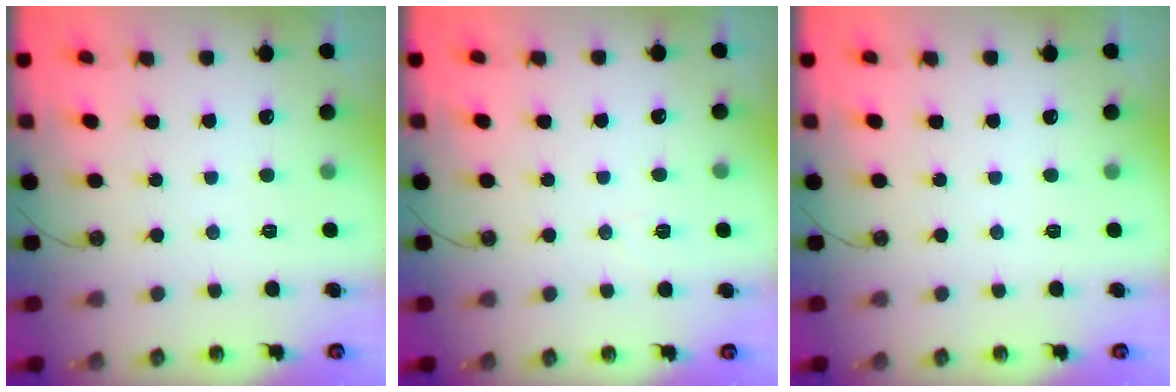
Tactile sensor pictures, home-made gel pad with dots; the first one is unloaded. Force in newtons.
{"total": 6.9, "press": 5.4, "slide": 4.3}
{"total": 0.0}